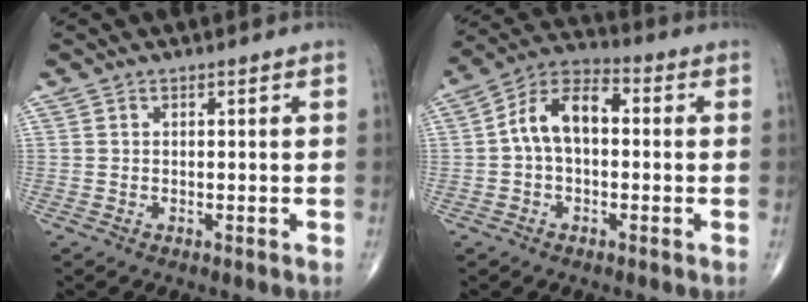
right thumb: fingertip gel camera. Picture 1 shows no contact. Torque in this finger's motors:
{"motor_torque": [0.08, 0.09, 0.19, -0.04, 0.29]}